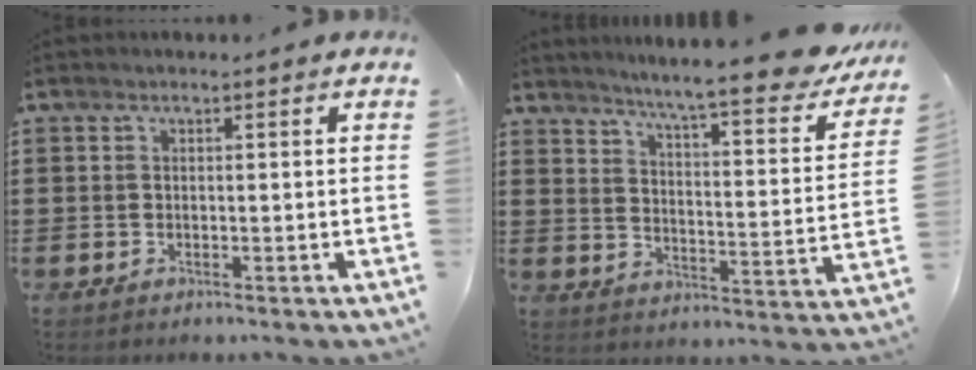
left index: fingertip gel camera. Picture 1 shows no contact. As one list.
[{"total": 8.6, "force": [7.5, -0.6, 4.2], "torque": [-0.088, -0.059, 0.118]}]